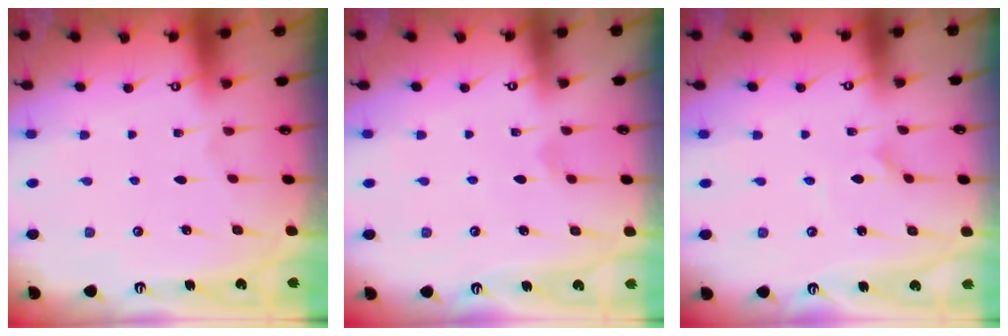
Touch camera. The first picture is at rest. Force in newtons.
{"total": 1.9, "press": 1.8, "slide": 0.6}
{"total": 0.6, "press": 0.6, "slide": 0.1}